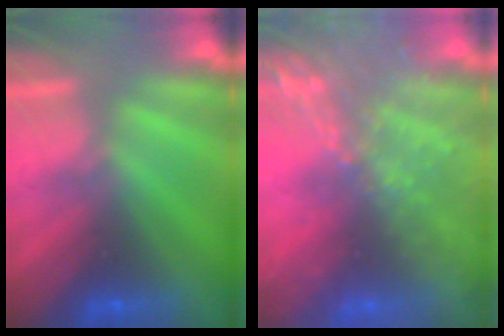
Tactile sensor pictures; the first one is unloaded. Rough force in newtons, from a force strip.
{"total": 8.2}